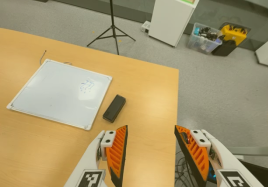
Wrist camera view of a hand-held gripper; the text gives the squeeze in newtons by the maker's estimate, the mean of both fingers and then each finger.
{"total": 0.0}